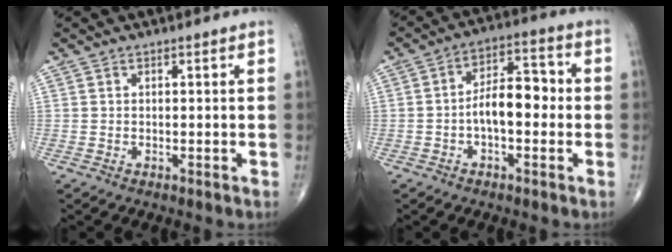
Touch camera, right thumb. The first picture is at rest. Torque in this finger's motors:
{"motor_torque": [1.37, 1.44, 1.17, -0.11, 0.13]}